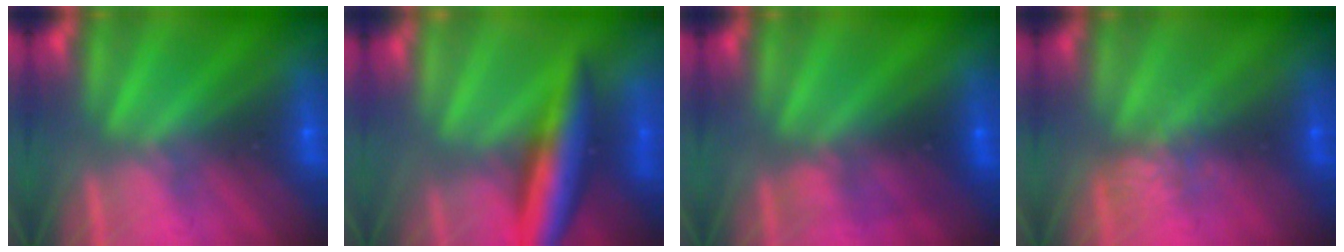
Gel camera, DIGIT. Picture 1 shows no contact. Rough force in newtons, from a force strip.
{"total": 9.4}
{"total": 2.7}
{"total": 4.4}